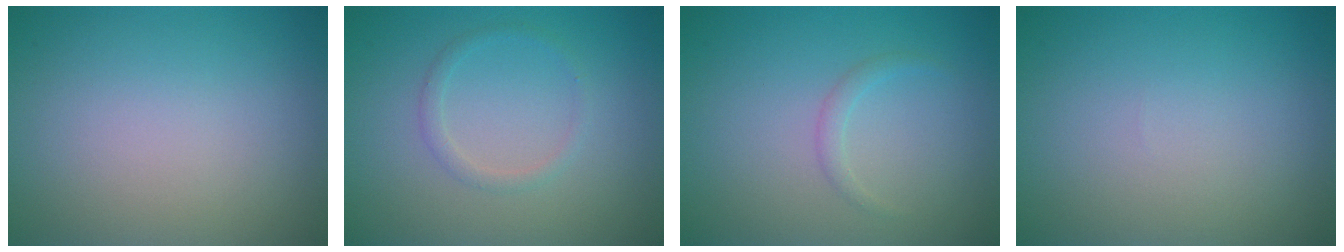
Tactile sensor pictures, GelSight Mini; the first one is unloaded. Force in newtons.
{"total": 1.2, "press": 1.2, "slide": 0.0}
{"total": 0.9, "press": 0.9, "slide": 0.1}
{"total": 0.0}